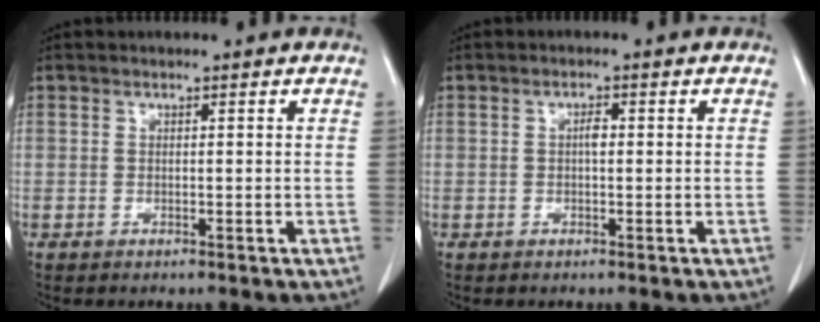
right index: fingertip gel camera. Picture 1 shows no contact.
{"total": 1.4, "force": [0.1, 0.5, 1.3], "torque": [-0.023, 0.004, 0.000]}